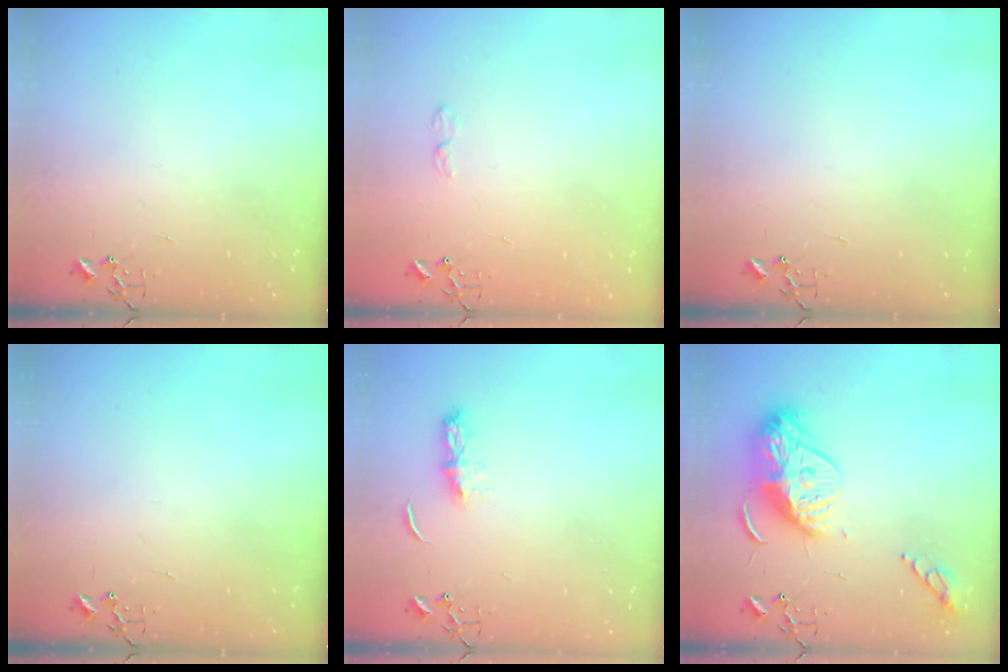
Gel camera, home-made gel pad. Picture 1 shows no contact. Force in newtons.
{"total": 4.4, "press": 4.3, "slide": 0.7}
{"total": 0.0}
{"total": 0.0}
{"total": 6.1, "press": 6.0, "slide": 0.7}
{"total": 16.7, "press": 16.7, "slide": 0.8}